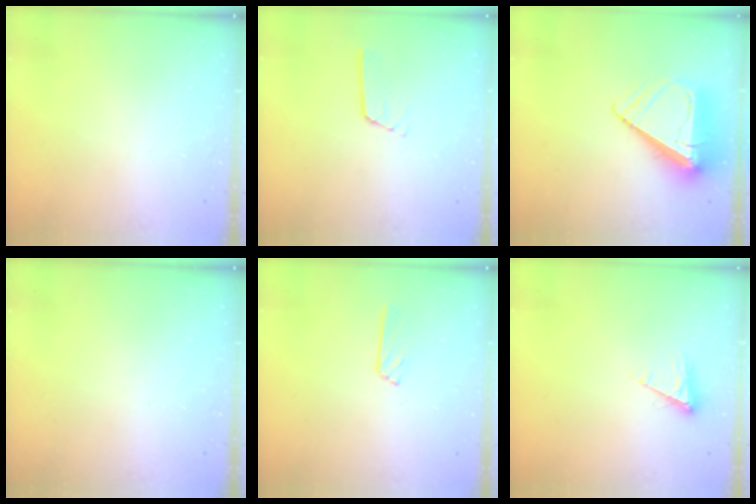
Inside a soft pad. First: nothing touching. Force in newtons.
{"total": 4.1, "press": 4.1, "slide": 0.3}
{"total": 12.3, "press": 12.2, "slide": 1.5}
{"total": 0.0}
{"total": 2.9, "press": 2.9, "slide": 0.3}
{"total": 4.5, "press": 4.4, "slide": 0.6}